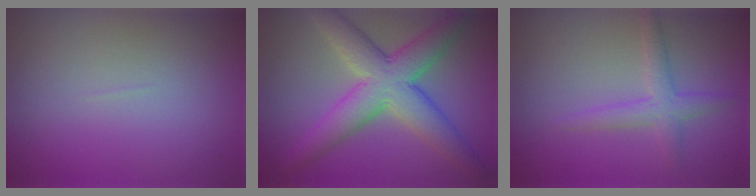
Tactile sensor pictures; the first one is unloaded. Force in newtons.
{"total": 7.5, "press": 7.5, "slide": 0.3}
{"total": 2.4, "press": 2.4, "slide": 0.1}